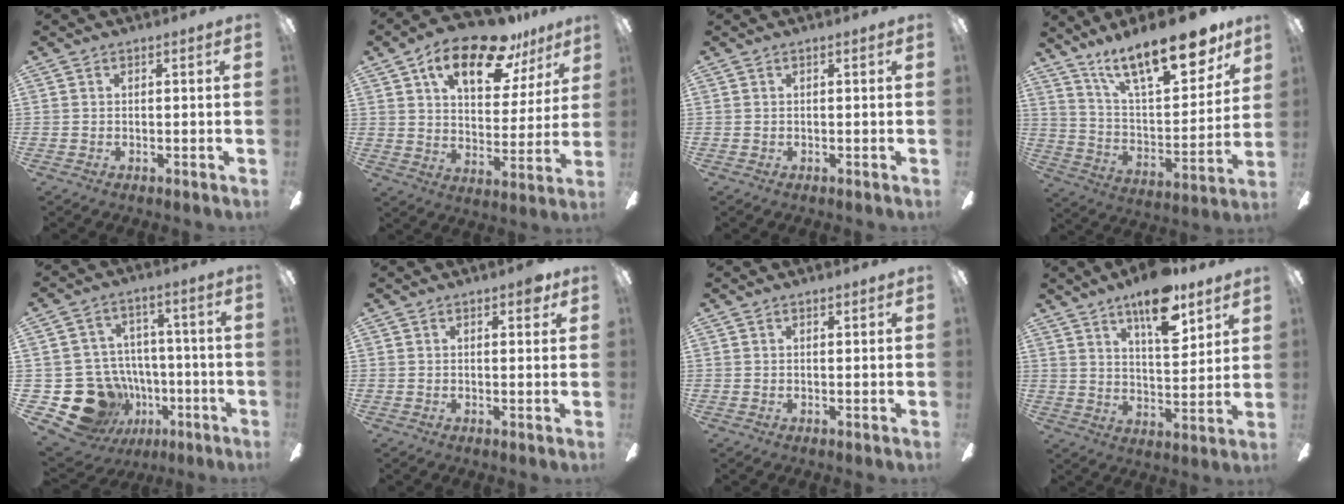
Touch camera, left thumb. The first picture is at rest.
{"total": 18.9, "force": [11.8, 8.4, 12.1], "torque": [-0.189, -0.055, 0.197]}
{"total": 0.0}
{"total": 22.8, "force": [15.9, 8.1, 14.1], "torque": [-0.217, -0.096, 0.268]}
{"total": 17.1, "force": [-6.7, 14.1, 7.0], "torque": [-0.146, 0.045, -0.087]}
{"total": 2.8, "force": [1.7, 1.1, 1.9], "torque": [-0.017, -0.005, 0.024]}
{"total": 0.7, "force": [0.6, 0.3, 0.3], "torque": [0.000, -0.002, 0.009]}
{"total": 14.2, "force": [9.9, 5.0, 8.8], "torque": [-0.138, -0.047, 0.166]}